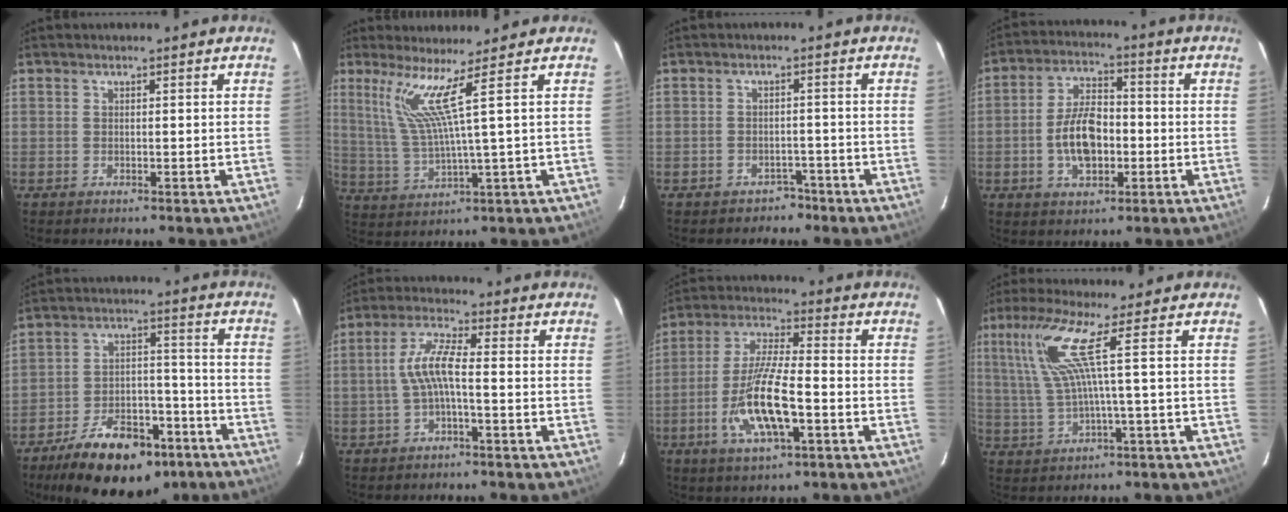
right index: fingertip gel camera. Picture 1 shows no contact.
{"total": 6.8, "force": [3.8, -2.0, 5.3], "torque": [-0.102, -0.006, 0.092]}
{"total": 4.0, "force": [-3.0, 2.7, 0.2], "torque": [-0.006, 0.019, -0.033]}
{"total": 10.0, "force": [-2.1, 5.6, 8.0], "torque": [-0.154, 0.014, -0.032]}
{"total": 18.3, "force": [-12.8, 9.2, 9.2], "torque": [-0.170, 0.021, -0.181]}
{"total": 5.9, "force": [-1.3, 0.9, 5.7], "torque": [-0.124, 0.012, -0.024]}
{"total": 12.7, "force": [-4.3, 3.1, 11.5], "torque": [-0.239, -0.008, -0.078]}
{"total": 7.6, "force": [2.1, -1.4, 7.2], "torque": [-0.152, 0.003, 0.057]}